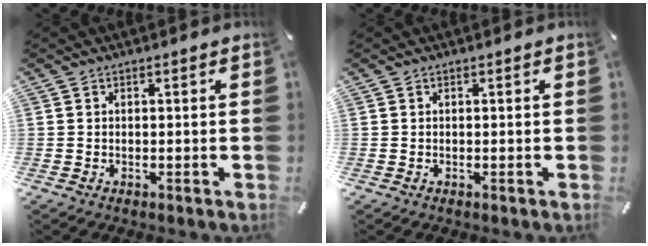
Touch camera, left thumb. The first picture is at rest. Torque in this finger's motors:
{"motor_torque": [0.06, 0.09, -0.01, -0.01, -0.01]}